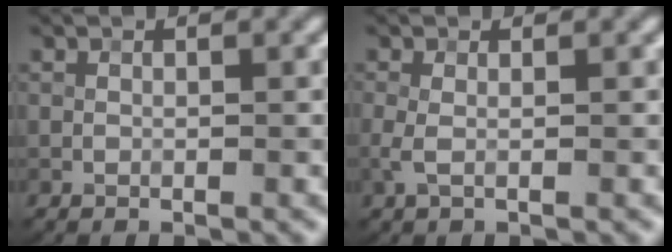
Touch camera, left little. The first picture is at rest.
{"total": 1.4, "force": [-0.1, 0.4, 1.3], "torque": [-0.031, -0.001, -0.004]}